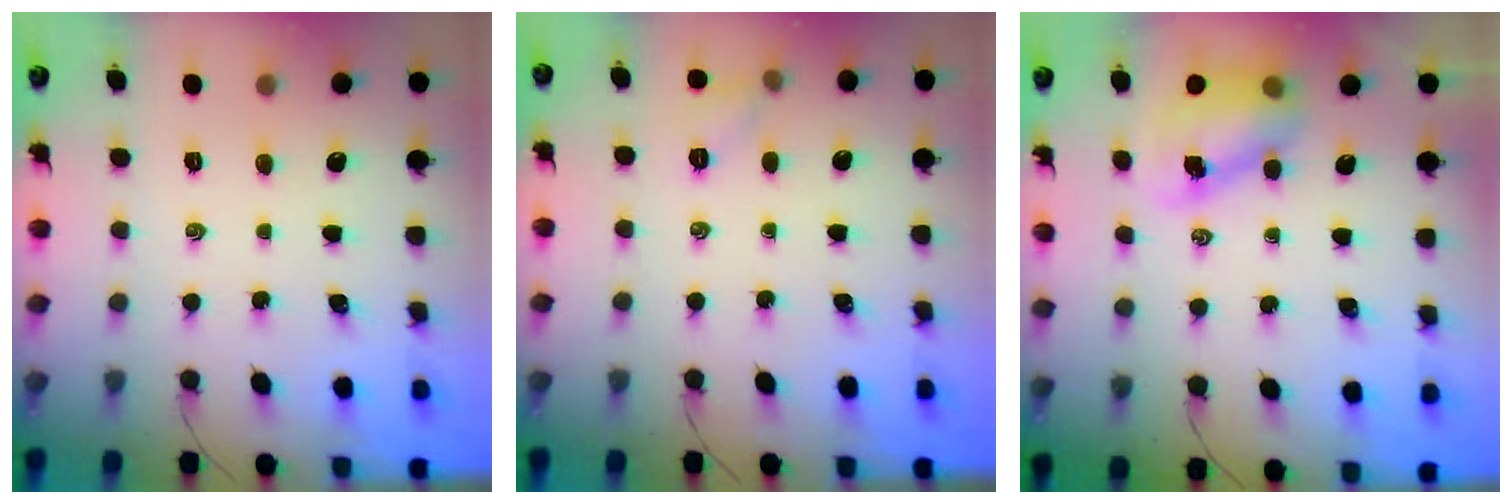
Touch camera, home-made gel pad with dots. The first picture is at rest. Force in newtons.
{"total": 5.1, "press": 5.0, "slide": 1.2}
{"total": 7.8, "press": 7.5, "slide": 2.0}